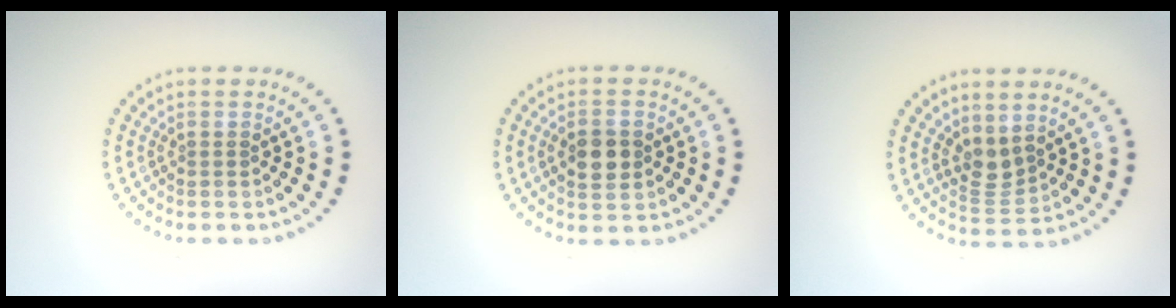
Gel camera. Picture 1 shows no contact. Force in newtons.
{"total": 3.3, "press": 3.3, "slide": 0.0}
{"total": 2.2, "press": 1.7, "slide": 1.4}